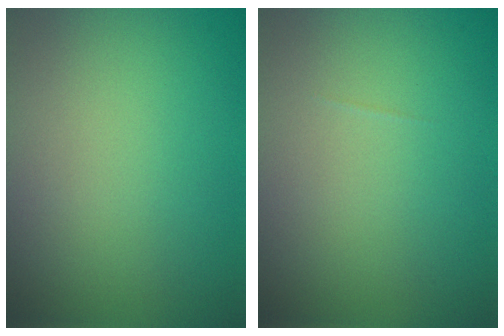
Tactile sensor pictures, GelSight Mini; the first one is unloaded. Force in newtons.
{"total": 0.0}